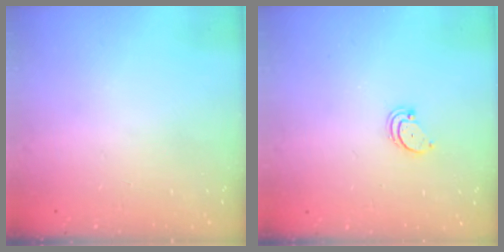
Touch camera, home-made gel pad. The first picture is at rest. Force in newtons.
{"total": 1.9, "press": 1.9, "slide": 0.2}